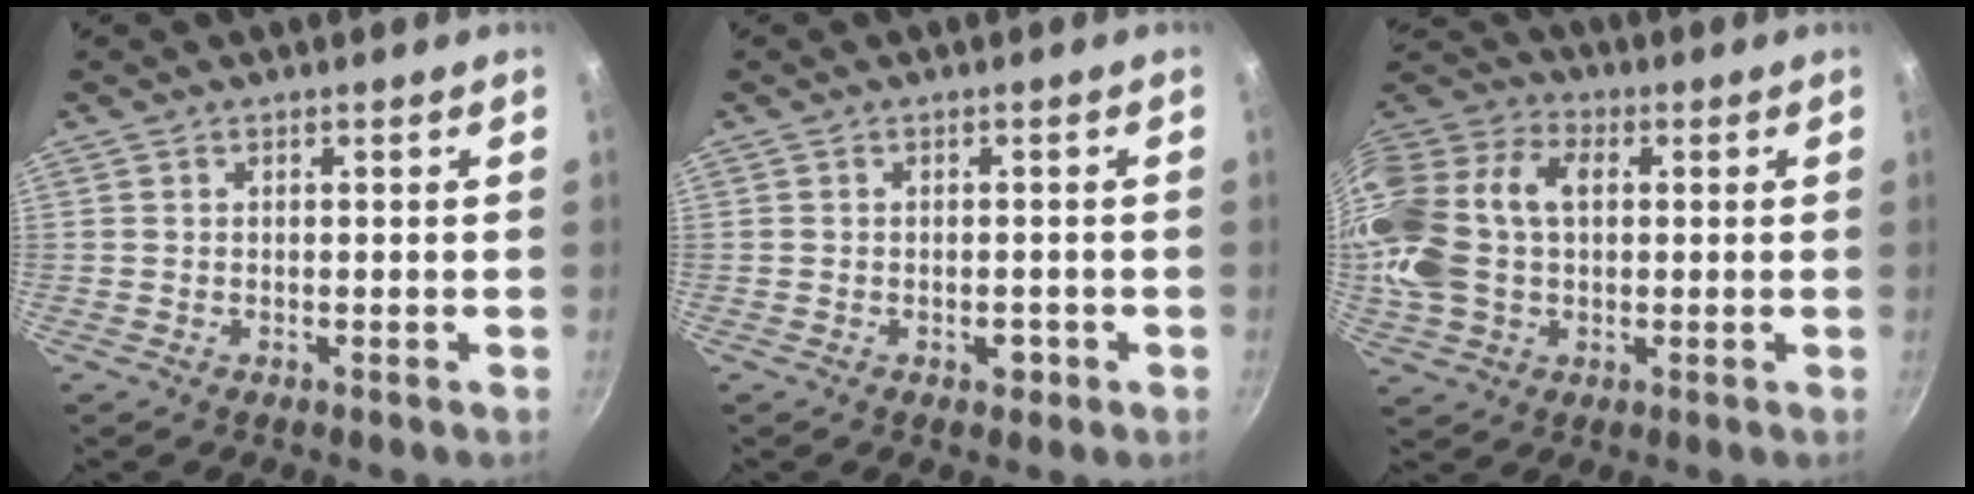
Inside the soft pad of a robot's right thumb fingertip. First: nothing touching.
{"total": 2.1, "force": [-0.9, 1.3, 1.4], "torque": [-0.011, 0.010, -0.009]}
{"total": 21.2, "force": [1.9, 14.7, 15.2], "torque": [-0.318, 0.041, 0.025]}